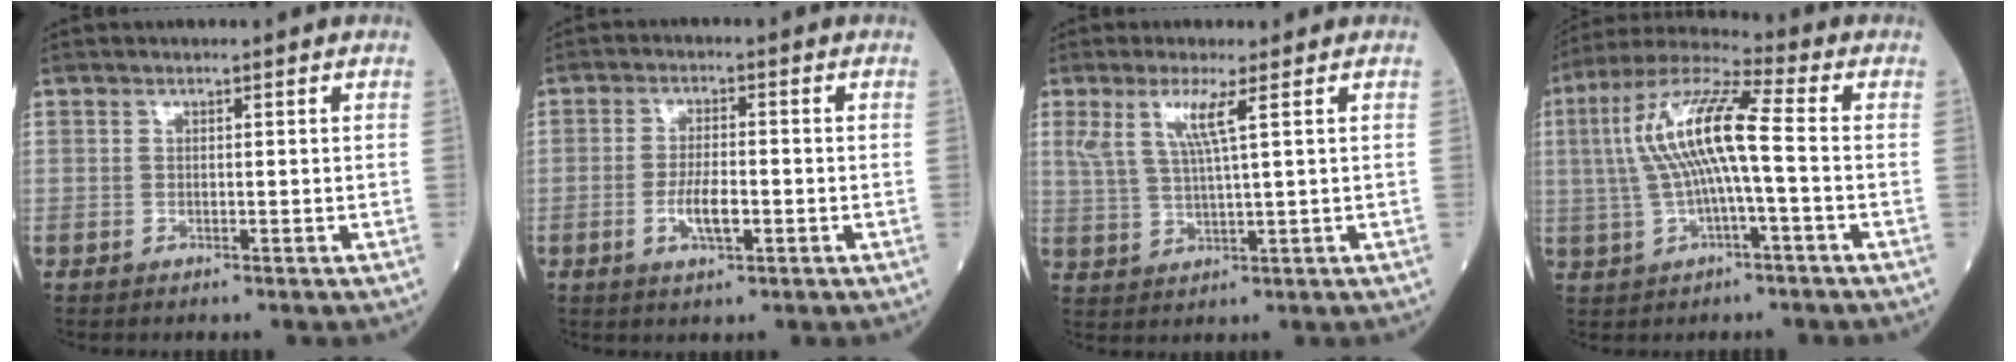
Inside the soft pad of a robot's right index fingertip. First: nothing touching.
{"total": 4.7, "force": [-1.4, 1.3, 4.3], "torque": [-0.083, 0.000, -0.022]}
{"total": 5.3, "force": [2.4, -0.2, 4.7], "torque": [-0.102, 0.003, 0.051]}
{"total": 12.2, "force": [0.2, 1.3, 12.1], "torque": [-0.243, 0.026, -0.002]}